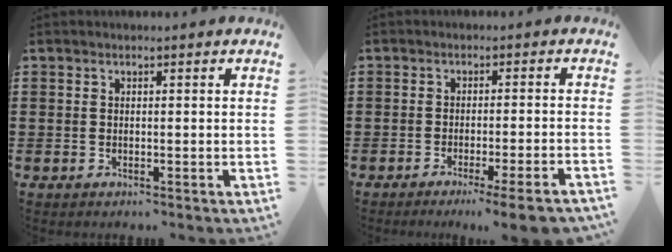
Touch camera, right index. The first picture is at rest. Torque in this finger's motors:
{"motor_torque": [1.39, -0.75, 0.52, 0.09]}